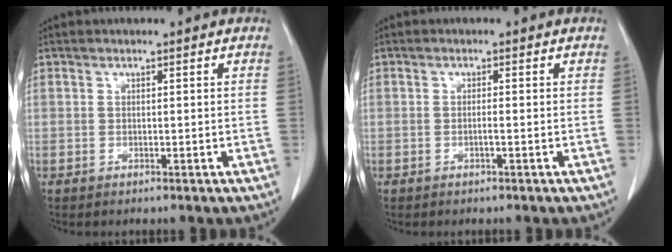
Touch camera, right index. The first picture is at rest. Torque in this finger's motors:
{"motor_torque": [-0.03, -0.02, 0.01, -0.01]}